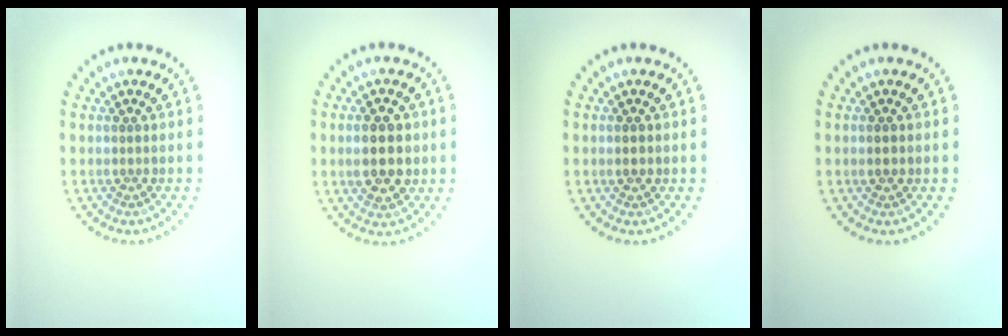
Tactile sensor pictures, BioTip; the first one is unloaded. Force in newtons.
{"total": 4.6, "press": 4.6, "slide": 0.1}
{"total": 1.2, "press": 1.2, "slide": 0.2}
{"total": 1.2, "press": 1.2, "slide": 0.2}